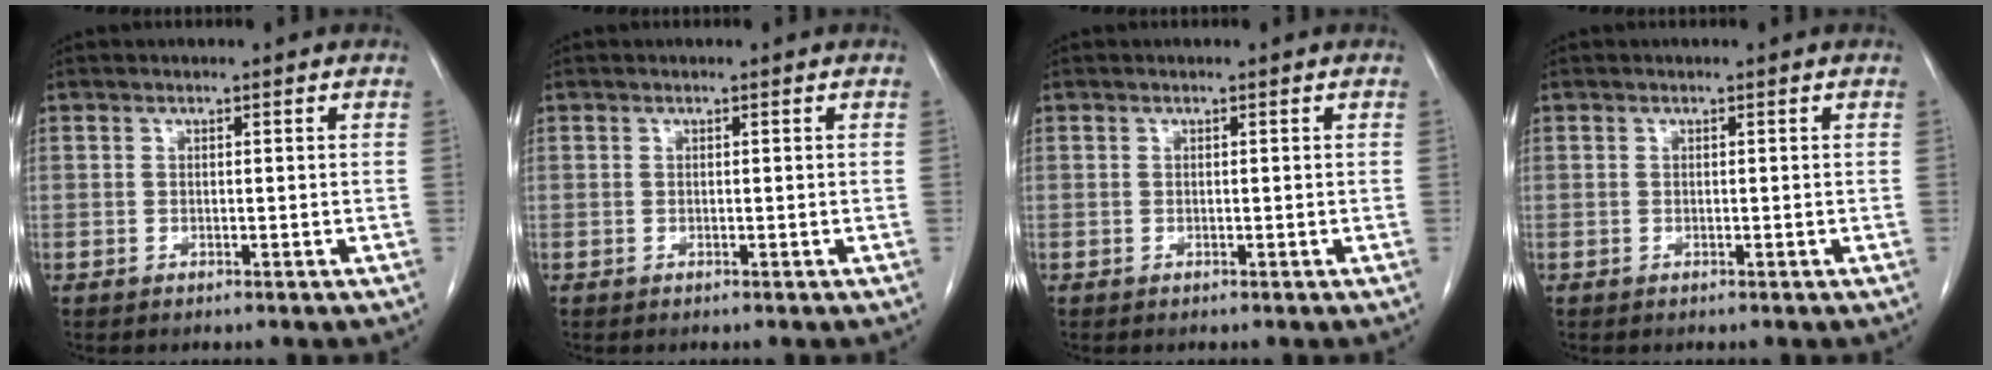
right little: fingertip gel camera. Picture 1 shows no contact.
{"total": 0.0}
{"total": 0.0}
{"total": 0.0}